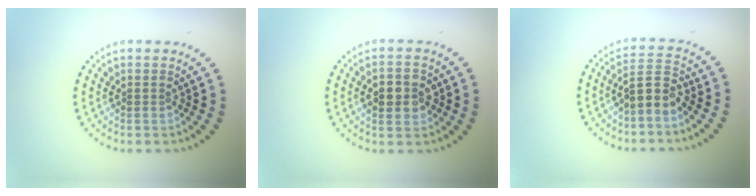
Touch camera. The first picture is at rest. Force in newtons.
{"total": 3.1, "press": 3.1, "slide": 0.2}
{"total": 2.9, "press": 2.6, "slide": 1.3}